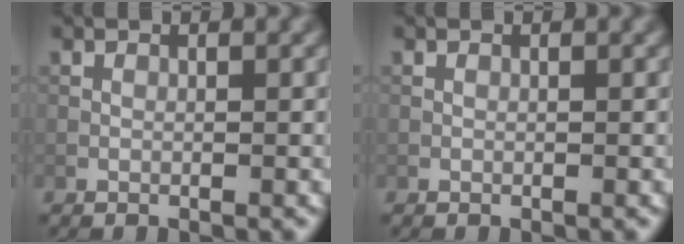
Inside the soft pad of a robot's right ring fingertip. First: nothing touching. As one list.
[{"total": 0.0}]